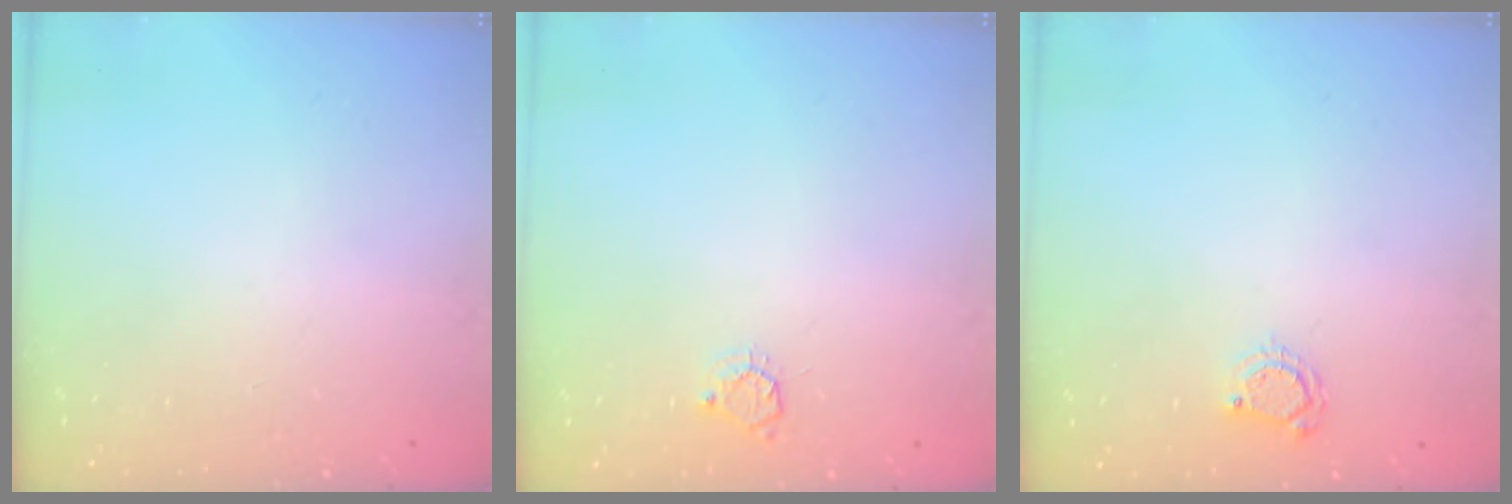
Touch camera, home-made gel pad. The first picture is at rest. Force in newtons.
{"total": 4.2, "press": 4.2, "slide": 0.4}
{"total": 4.3, "press": 4.2, "slide": 0.5}